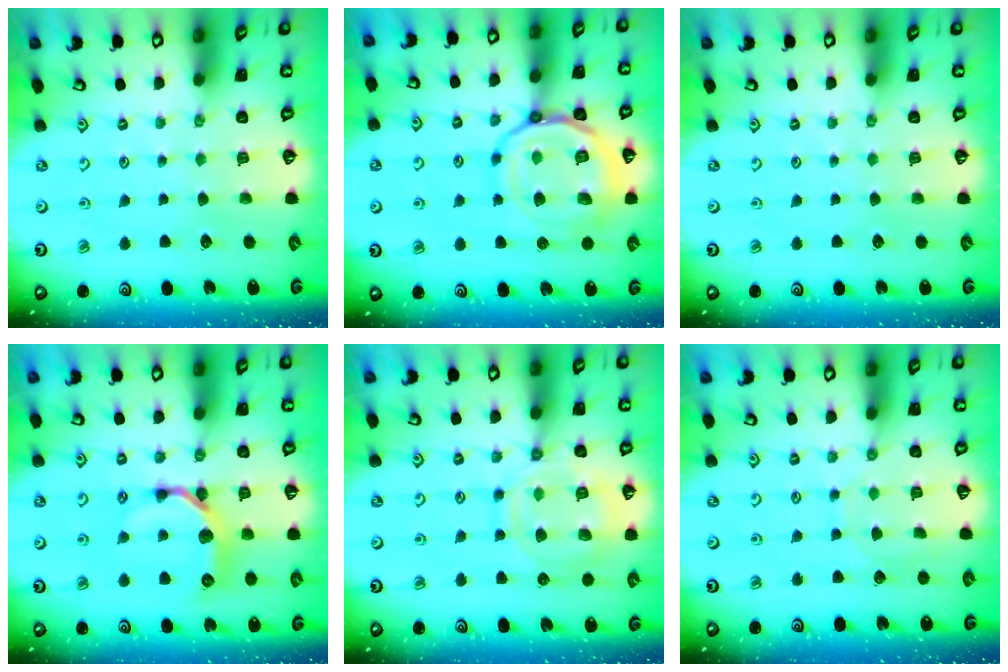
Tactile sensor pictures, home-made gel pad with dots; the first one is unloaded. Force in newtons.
{"total": 17.5, "press": 17.4, "slide": 1.6}
{"total": 0.0}
{"total": 11.3, "press": 11.3, "slide": 0.6}
{"total": 13.1, "press": 13.1, "slide": 1.2}
{"total": 5.8, "press": 5.8, "slide": 0.6}